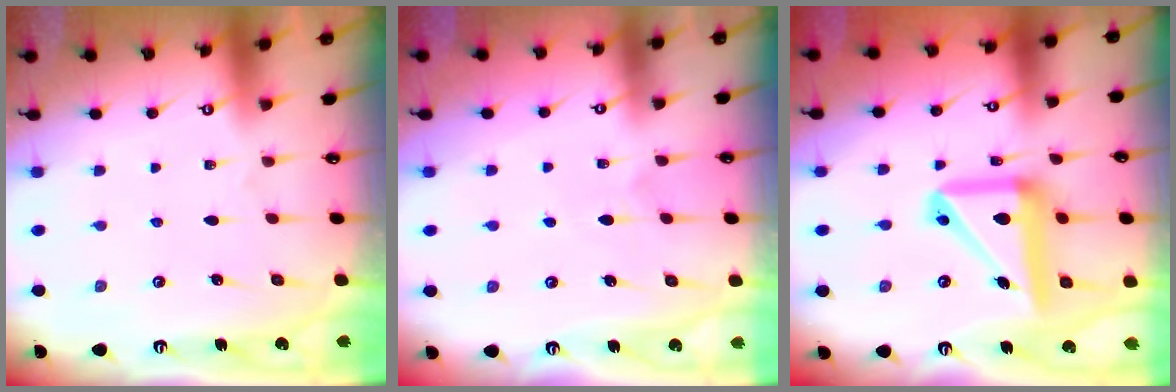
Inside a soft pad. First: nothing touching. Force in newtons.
{"total": 3.9, "press": 3.9, "slide": 0.5}
{"total": 15.9, "press": 15.7, "slide": 2.5}